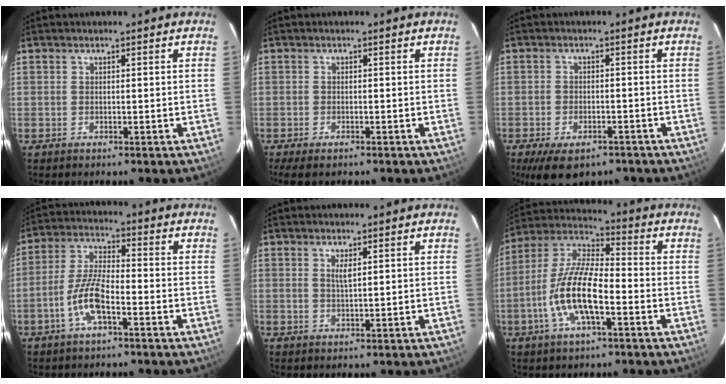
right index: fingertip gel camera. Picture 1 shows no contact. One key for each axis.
{"total": 4.5, "fx": -3.4, "fy": 1.2, "fz": 2.6, "tx": -0.062, "ty": -0.020, "tz": -0.058}
{"total": 9.5, "fx": -6.5, "fy": 4.5, "fz": 5.2, "tx": -0.110, "ty": -0.021, "tz": -0.094}
{"total": 8.0, "fx": -3.8, "fy": 2.1, "fz": 6.7, "tx": -0.145, "ty": 0.005, "tz": -0.074}
{"total": 1.8, "fx": 0.7, "fy": 0.3, "fz": 1.6, "tx": -0.027, "ty": -0.001, "tz": 0.012}
{"total": 13.8, "fx": -4.6, "fy": 4.4, "fz": 12.2, "tx": -0.251, "ty": -0.001, "tz": -0.091}